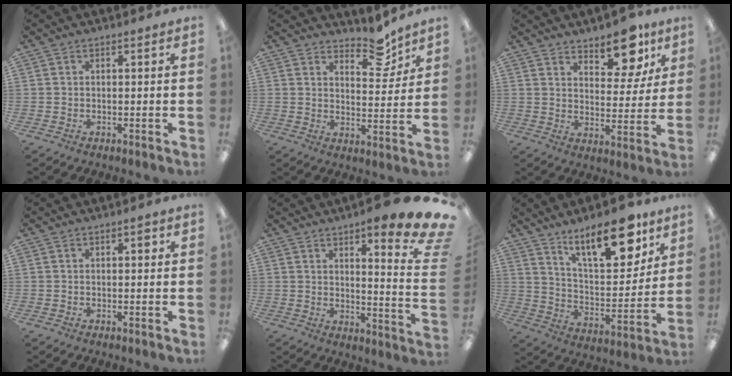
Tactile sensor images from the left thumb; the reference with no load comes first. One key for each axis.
{"total": 8.3, "fx": 6.9, "fy": 3.2, "fz": 3.2, "tx": -0.020, "ty": -0.054, "tz": 0.118}
{"total": 13.1, "fx": 10.3, "fy": 5.6, "fz": 5.9, "tx": -0.069, "ty": -0.067, "tz": 0.180}
{"total": 1.5, "fx": 0.5, "fy": 0.6, "fz": 1.3, "tx": -0.010, "ty": -0.002, "tz": 0.004}
{"total": 12.6, "fx": 8.9, "fy": 2.1, "fz": 8.8, "tx": -0.125, "ty": -0.069, "tz": 0.144}
{"total": 18.6, "fx": 12.9, "fy": 6.7, "fz": 11.6, "tx": -0.170, "ty": -0.076, "tz": 0.209}